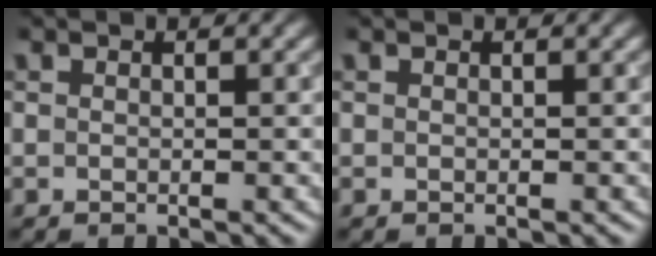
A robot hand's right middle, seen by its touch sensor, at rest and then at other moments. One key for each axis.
{"total": 0.0}